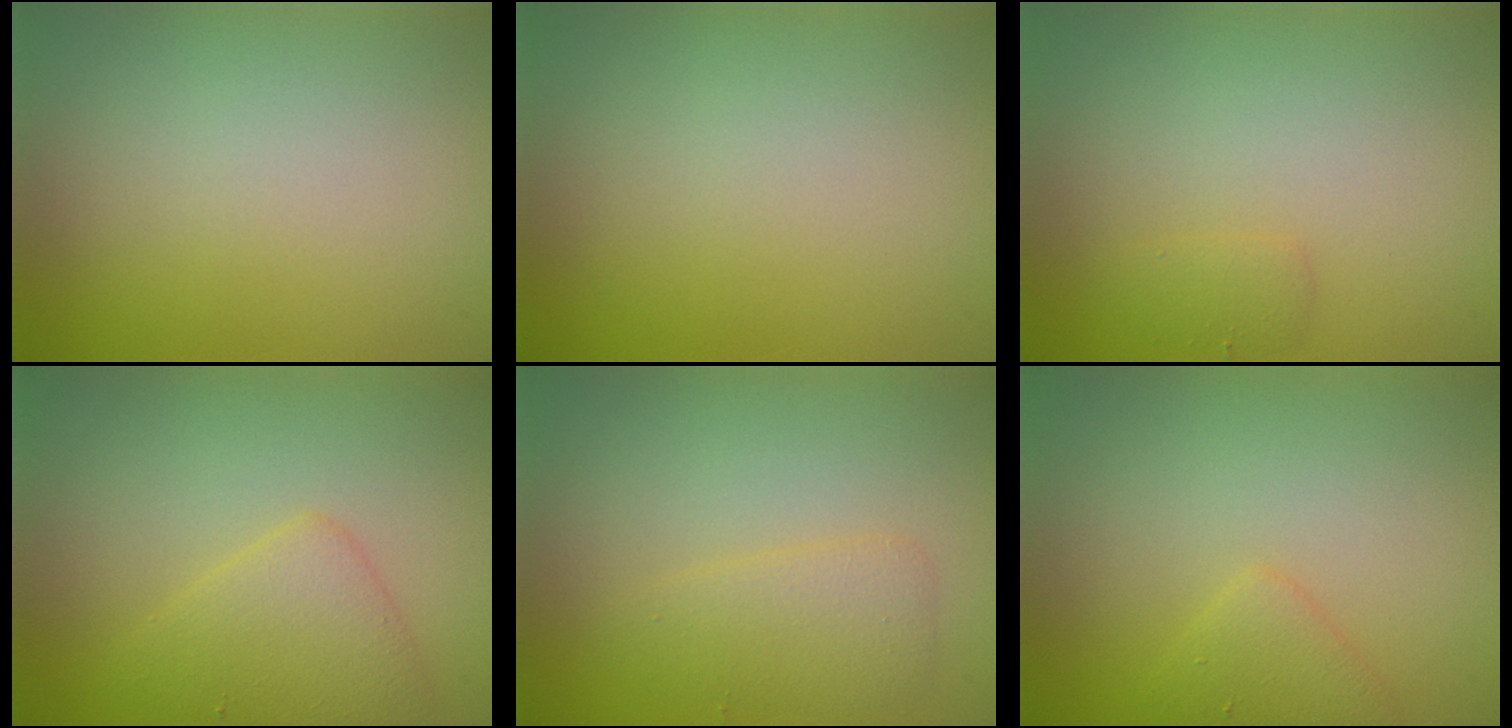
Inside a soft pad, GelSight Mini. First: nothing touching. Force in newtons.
{"total": 0.0}
{"total": 1.0, "press": 0.9, "slide": 0.1}
{"total": 3.1, "press": 3.1, "slide": 0.3}
{"total": 2.3, "press": 2.3, "slide": 0.2}
{"total": 1.7, "press": 1.7, "slide": 0.1}